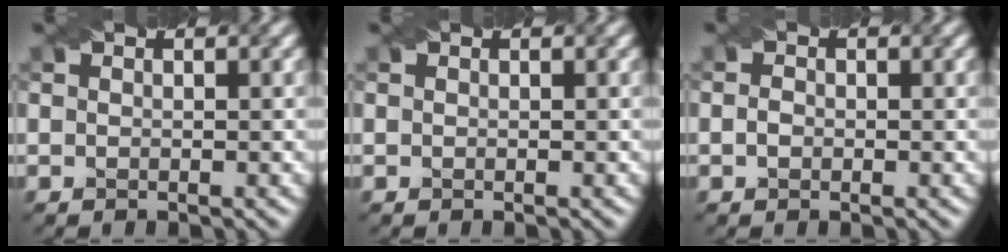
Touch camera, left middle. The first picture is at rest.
{"total": 0.0}
{"total": 0.8, "force": [-0.5, 0.5, 0.4], "torque": [-0.011, 0.002, -0.011]}